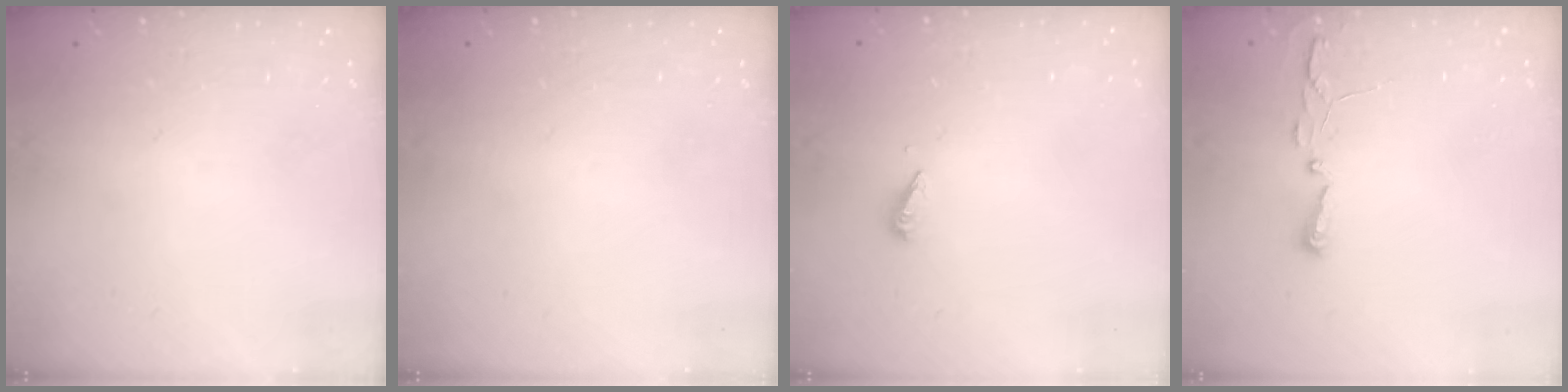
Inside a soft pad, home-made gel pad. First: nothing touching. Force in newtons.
{"total": 0.0}
{"total": 2.8, "press": 2.8, "slide": 0.2}
{"total": 3.5, "press": 3.5, "slide": 0.5}